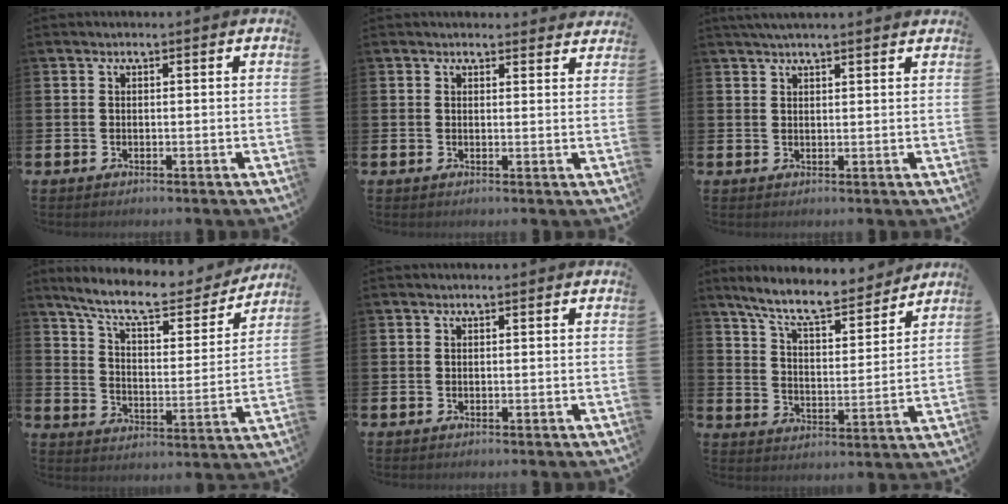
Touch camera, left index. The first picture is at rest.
{"total": 0.7, "force": [0.7, 0.3, 0.1], "torque": [0.009, -0.002, 0.010]}
{"total": 2.6, "force": [2.5, 0.1, 0.8], "torque": [-0.015, -0.006, 0.045]}
{"total": 9.6, "force": [8.5, 2.1, 3.9], "torque": [-0.098, -0.056, 0.143]}
{"total": 0.0}
{"total": 8.7, "force": [7.9, 1.5, 3.3], "torque": [-0.090, -0.051, 0.138]}